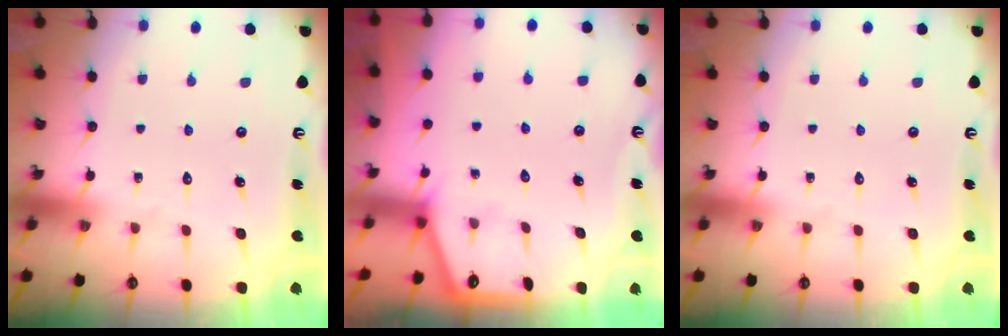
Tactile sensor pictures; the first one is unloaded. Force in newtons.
{"total": 1.2, "press": 1.1, "slide": 0.1}
{"total": 0.0}